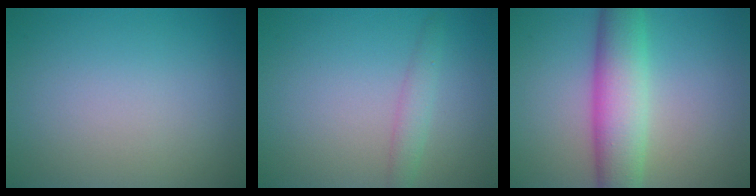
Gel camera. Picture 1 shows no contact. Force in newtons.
{"total": 1.8, "press": 1.8, "slide": 0.0}
{"total": 7.0, "press": 7.0, "slide": 0.1}